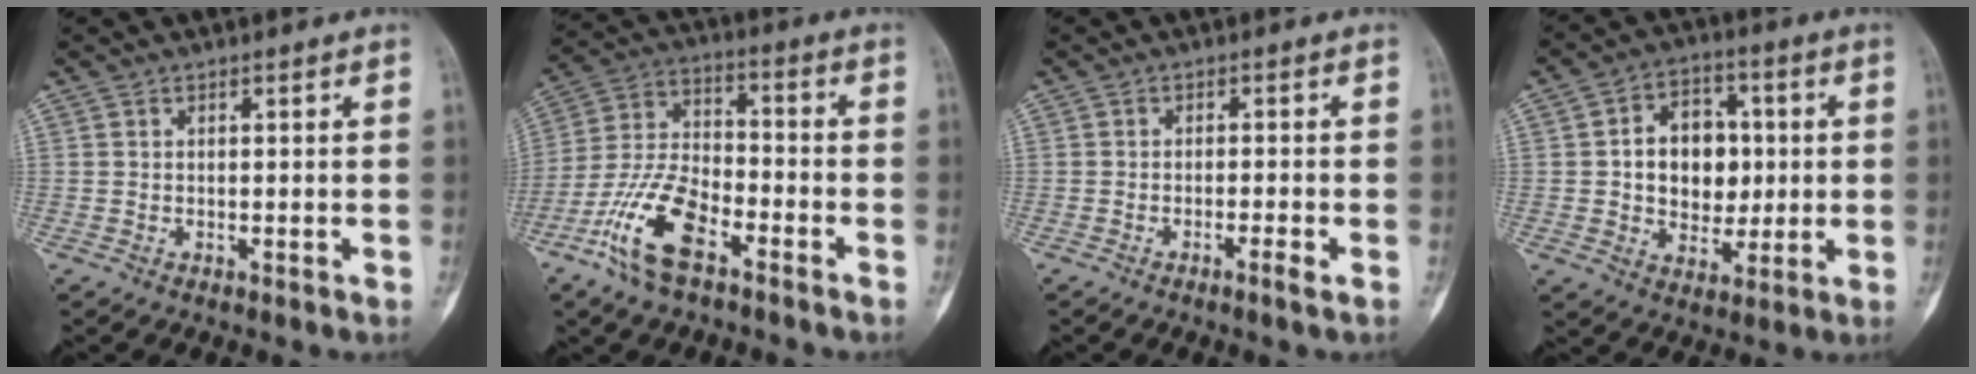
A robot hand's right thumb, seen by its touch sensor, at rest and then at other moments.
{"total": 13.7, "force": [-7.5, 5.9, 9.8], "torque": [-0.203, 0.041, -0.150]}
{"total": 2.2, "force": [-1.2, -0.1, 1.8], "torque": [-0.041, 0.004, -0.025]}
{"total": 12.8, "force": [0.9, 9.6, 8.4], "torque": [-0.074, 0.011, 0.017]}